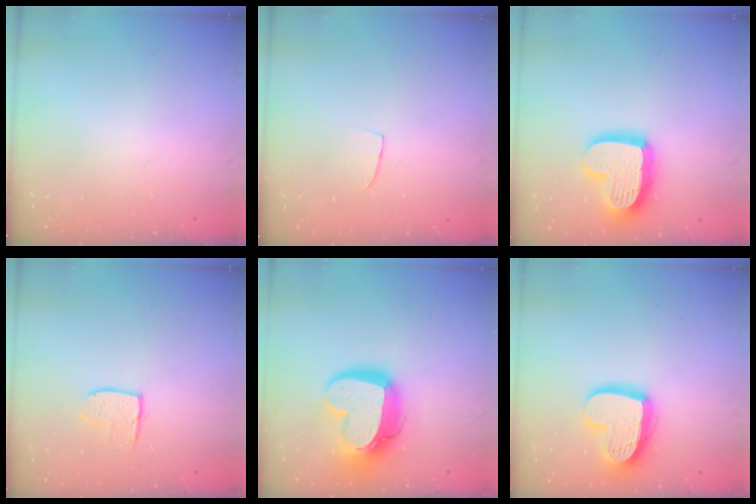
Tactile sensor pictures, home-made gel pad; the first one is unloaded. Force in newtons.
{"total": 3.7, "press": 3.7, "slide": 0.2}
{"total": 16.5, "press": 16.4, "slide": 1.3}
{"total": 8.4, "press": 8.4, "slide": 0.3}
{"total": 18.9, "press": 18.8, "slide": 1.6}
{"total": 17.8, "press": 17.7, "slide": 1.4}